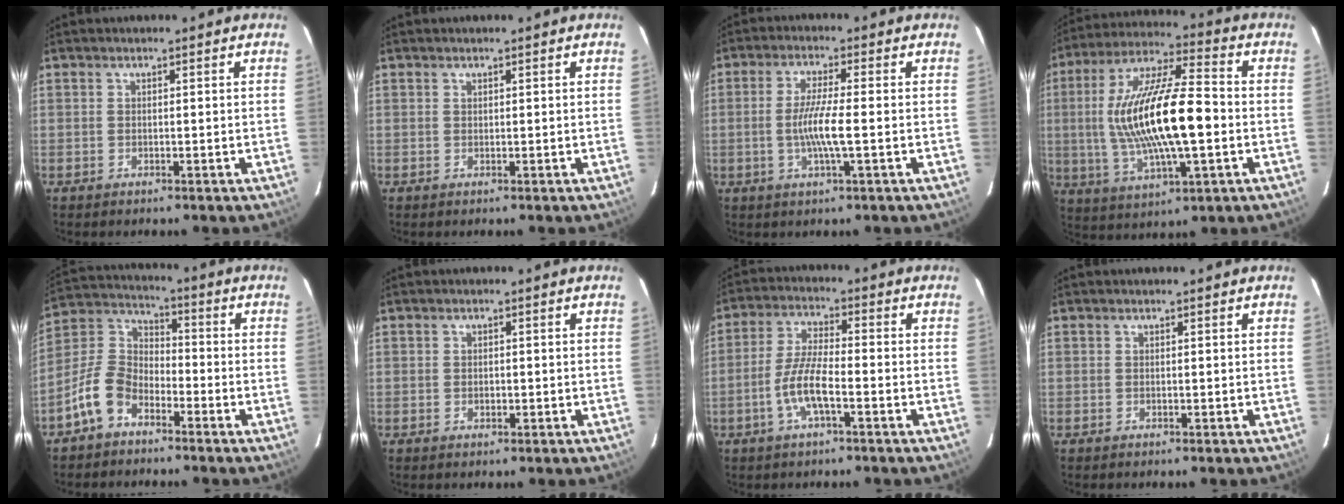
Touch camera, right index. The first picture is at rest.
{"total": 0.0}
{"total": 6.4, "force": [-1.3, 0.1, 6.3], "torque": [-0.120, -0.006, -0.026]}
{"total": 20.2, "force": [-1.2, 5.5, 19.4], "torque": [-0.370, 0.003, -0.019]}
{"total": 9.1, "force": [-5.8, 5.2, 4.6], "torque": [-0.105, 0.024, -0.120]}
{"total": 1.4, "force": [-0.3, 1.2, 0.6], "torque": [-0.009, 0.002, -0.004]}
{"total": 7.5, "force": [-3.1, 1.7, 6.6], "torque": [-0.140, 0.003, -0.061]}
{"total": 0.0}